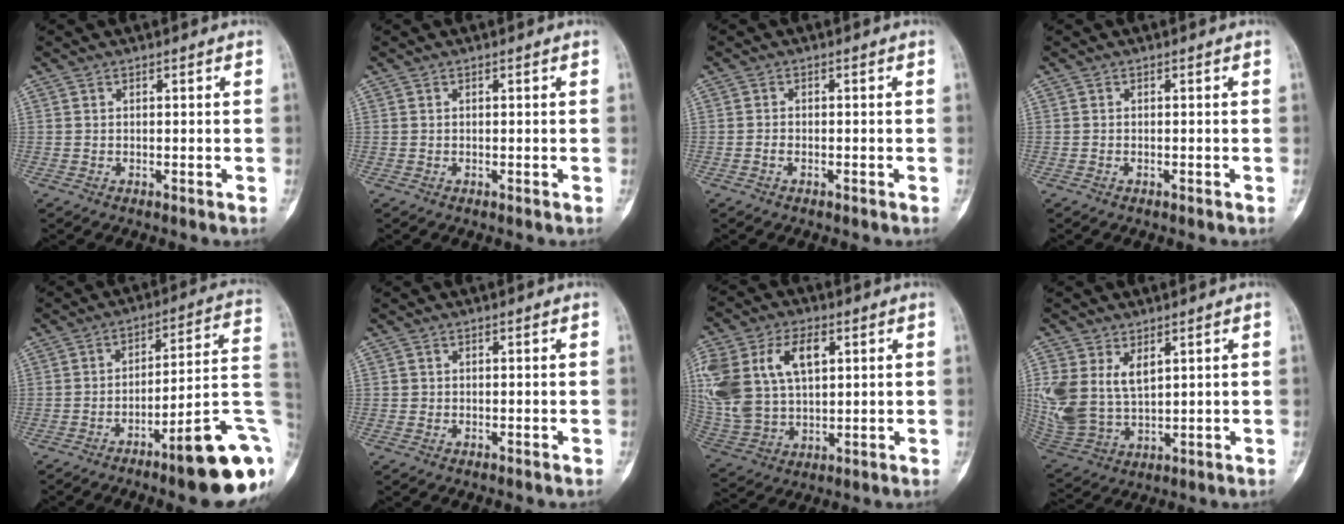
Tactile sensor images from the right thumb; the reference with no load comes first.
{"total": 0.0}
{"total": 1.1, "force": [-0.6, 0.6, 0.7], "torque": [-0.011, 0.005, -0.014]}
{"total": 0.0}
{"total": 19.2, "force": [-7.3, 3.9, 17.3], "torque": [-0.171, 0.051, -0.098]}
{"total": 0.6, "force": [0.0, 0.6, 0.1], "torque": [0.004, 0.004, 0.001]}
{"total": 20.7, "force": [6.2, 13.1, 14.8], "torque": [-0.330, 0.011, 0.125]}
{"total": 13.4, "force": [4.2, 8.6, 9.3], "torque": [-0.207, -0.014, 0.103]}